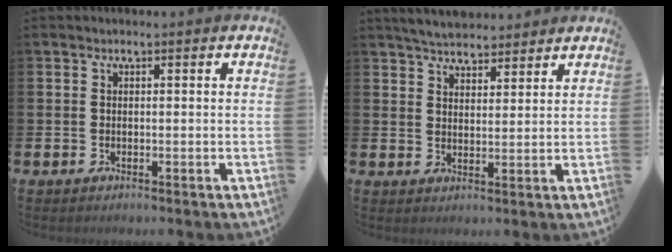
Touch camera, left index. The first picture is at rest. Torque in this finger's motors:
{"motor_torque": [1.07, -1.07, 0.71, 0.05]}